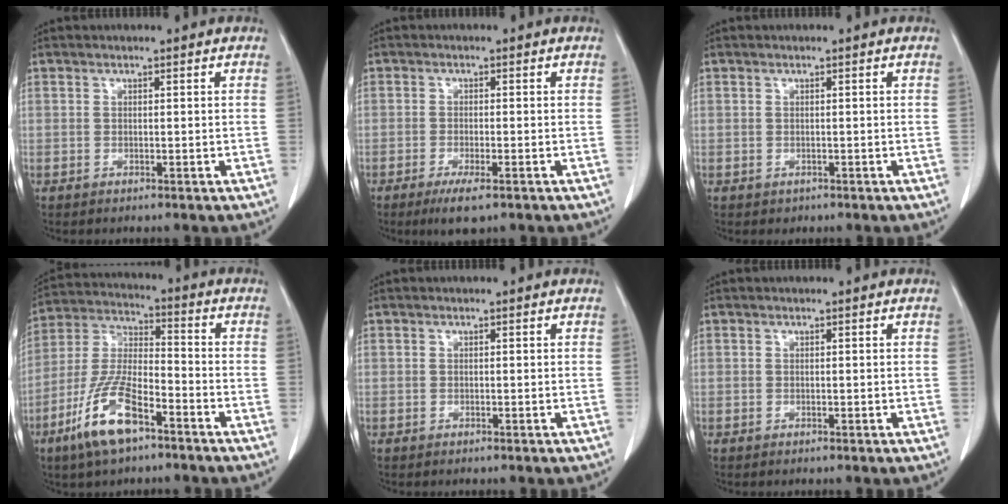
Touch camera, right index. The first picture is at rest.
{"total": 4.3, "force": [-2.7, 0.7, 3.3], "torque": [-0.061, -0.010, -0.043]}
{"total": 0.5, "force": [-0.2, 0.5, 0.0], "torque": [-0.005, 0.002, 0.000]}
{"total": 12.6, "force": [-7.2, 3.8, 9.6], "torque": [-0.210, -0.006, -0.135]}
{"total": 0.0}
{"total": 0.0}